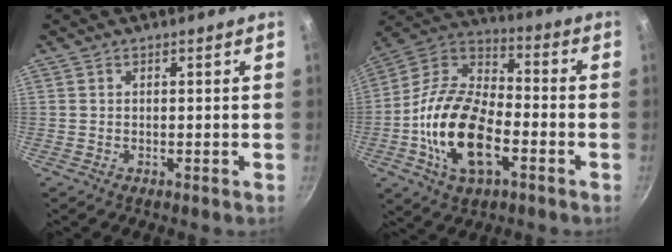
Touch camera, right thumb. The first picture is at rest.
{"total": 19.9, "force": [-5.8, 10.7, 15.8], "torque": [-0.283, 0.033, -0.124]}